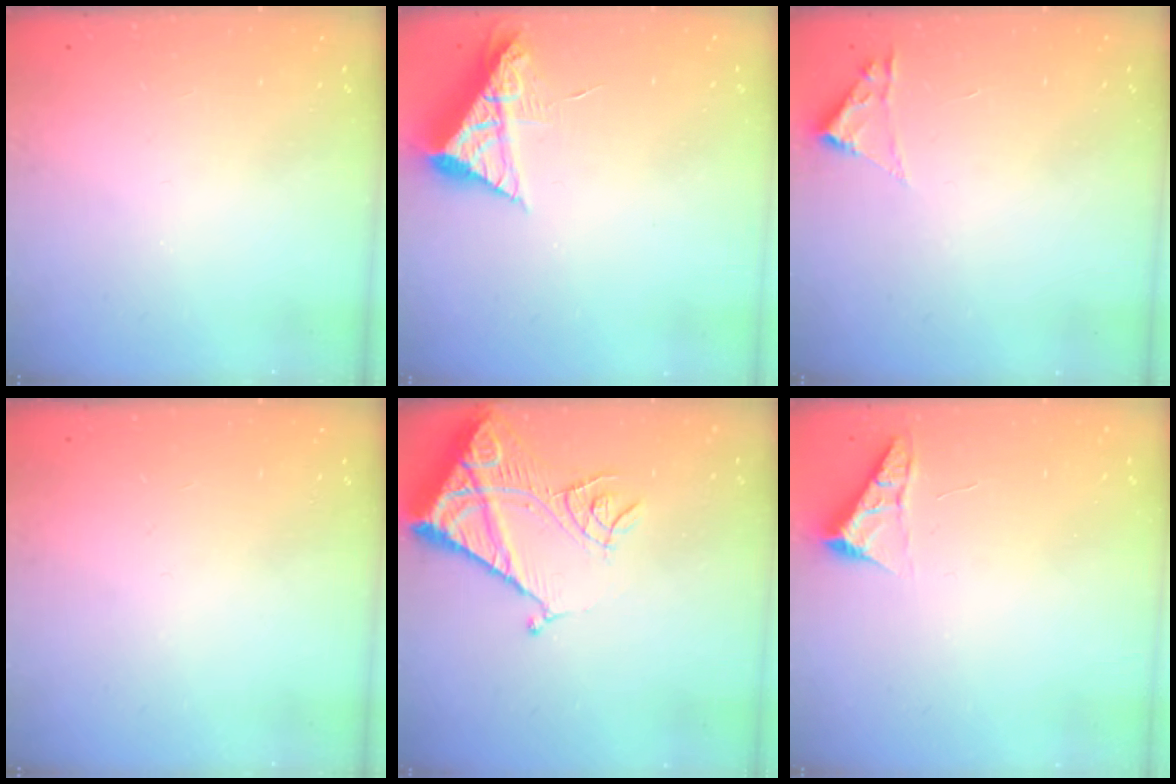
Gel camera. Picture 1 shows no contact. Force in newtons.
{"total": 7.9, "press": 7.8, "slide": 0.7}
{"total": 1.8, "press": 1.8, "slide": 0.2}
{"total": 0.0}
{"total": 13.7, "press": 13.6, "slide": 1.6}
{"total": 4.0, "press": 4.0, "slide": 0.5}